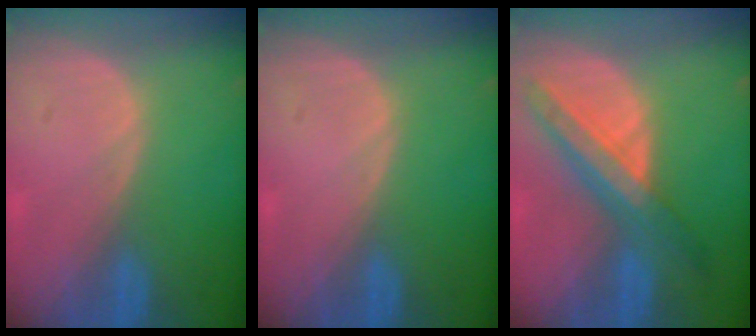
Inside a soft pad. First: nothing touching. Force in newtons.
{"total": 0.0}
{"total": 8.5, "press": 7.5, "slide": 3.9}